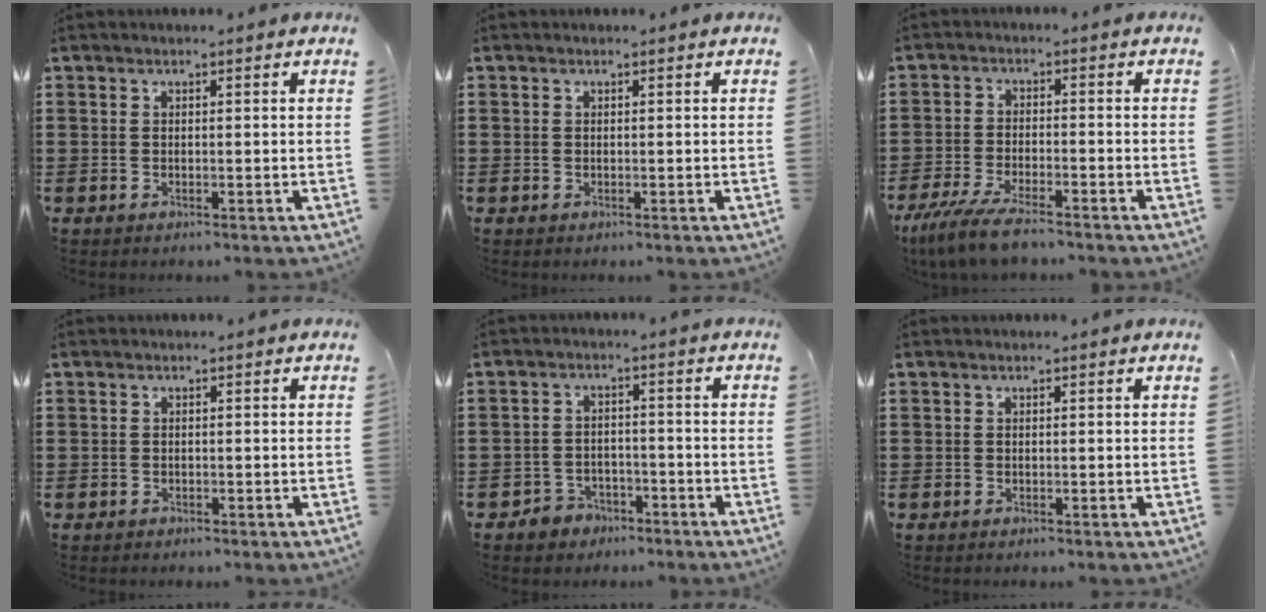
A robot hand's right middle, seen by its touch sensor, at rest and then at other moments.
{"total": 0.6, "force": [-0.1, 0.6, 0.0], "torque": [-0.001, 0.005, -0.004]}
{"total": 6.3, "force": [-5.3, 0.8, 3.4], "torque": [-0.081, -0.009, -0.104]}
{"total": 0.8, "force": [-0.6, 0.6, 0.0], "torque": [0.001, 0.004, -0.014]}
{"total": 3.2, "force": [-2.8, 1.5, 0.1], "torque": [-0.010, 0.003, -0.061]}
{"total": 0.0}